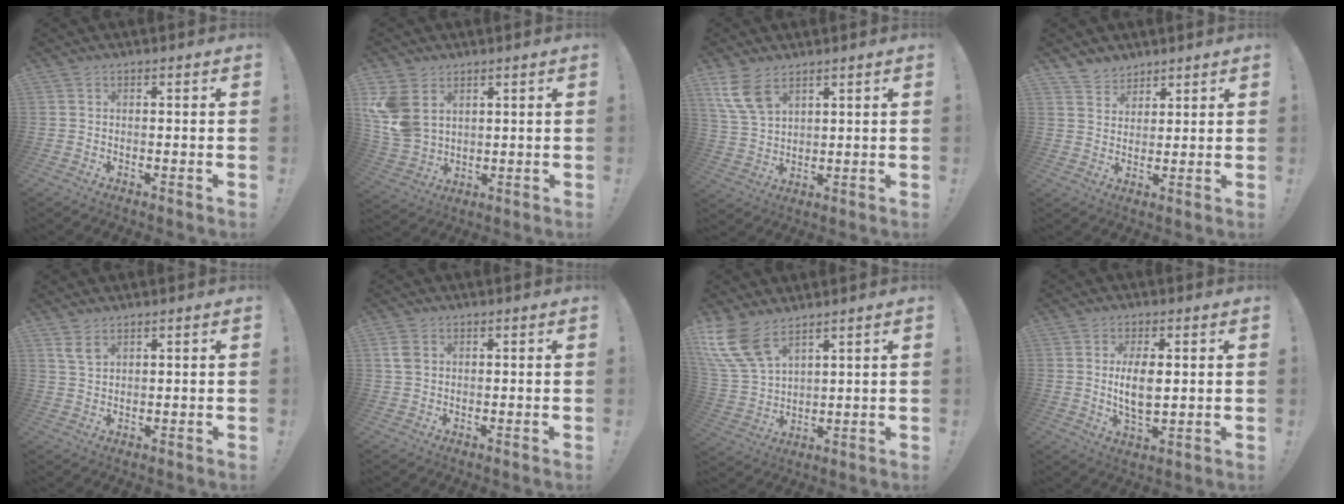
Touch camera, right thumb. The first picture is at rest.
{"total": 10.5, "force": [4.3, 7.6, 5.8], "torque": [-0.119, -0.016, 0.090]}
{"total": 9.0, "force": [5.7, 4.6, 5.3], "torque": [-0.105, -0.021, 0.111]}
{"total": 5.4, "force": [4.5, 3.0, 0.1], "torque": [-0.001, -0.035, 0.086]}
{"total": 3.8, "force": [2.7, 1.7, 2.1], "torque": [-0.028, -0.017, 0.048]}
{"total": 3.8, "force": [1.3, 2.6, 2.5], "torque": [-0.051, 0.000, 0.025]}
{"total": 12.1, "force": [8.3, 5.4, 7.0], "torque": [-0.160, -0.042, 0.161]}
{"total": 7.7, "force": [1.0, 3.5, 6.8], "torque": [-0.126, -0.012, 0.010]}